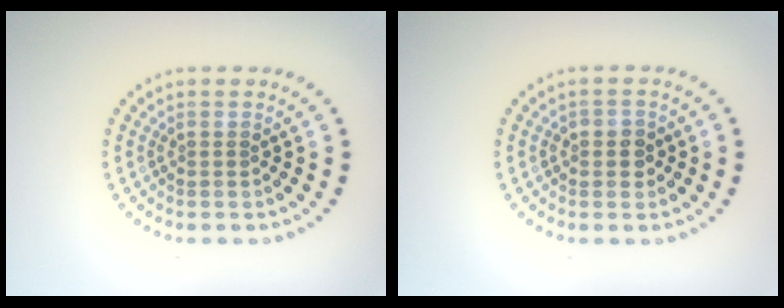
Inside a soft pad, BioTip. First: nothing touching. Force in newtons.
{"total": 1.8, "press": 1.7, "slide": 0.6}